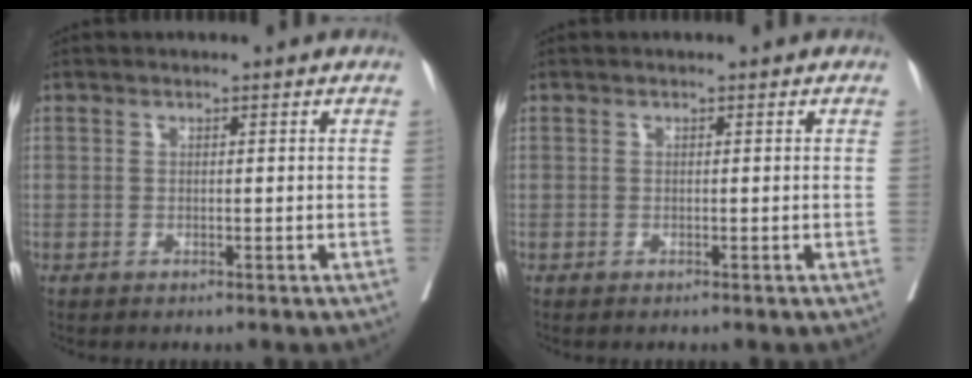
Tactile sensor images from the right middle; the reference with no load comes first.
{"total": 0.0}